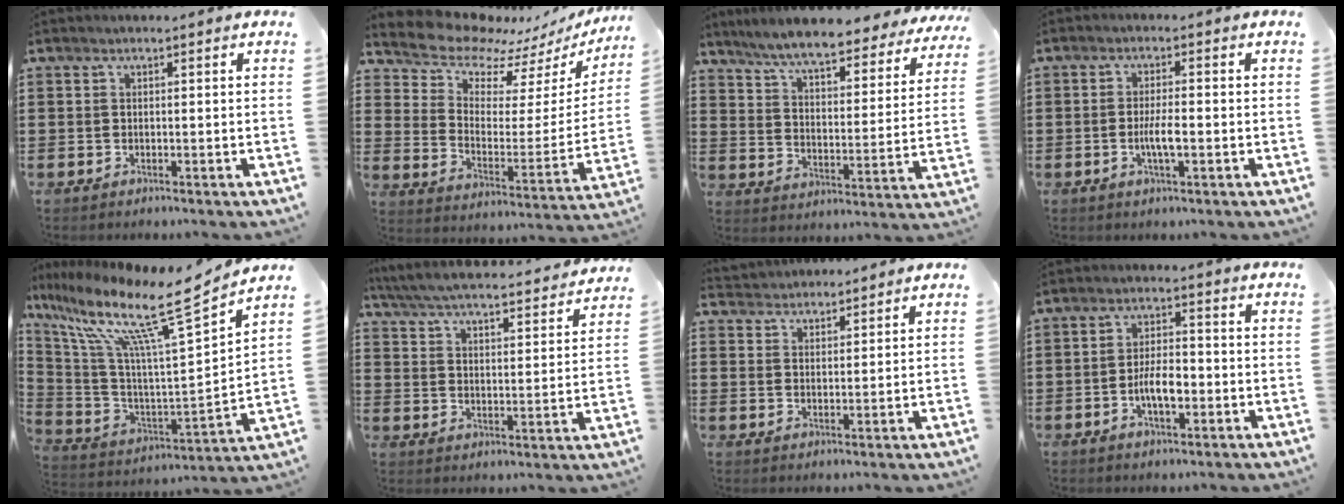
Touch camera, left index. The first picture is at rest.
{"total": 8.9, "force": [8.3, 2.7, 1.6], "torque": [-0.066, -0.073, 0.144]}
{"total": 7.2, "force": [6.6, 0.3, 2.9], "torque": [-0.084, -0.040, 0.113]}
{"total": 3.9, "force": [-0.9, 0.8, 3.7], "torque": [-0.079, -0.004, -0.021]}
{"total": 14.2, "force": [9.9, 1.3, 10.2], "torque": [-0.212, -0.058, 0.147]}
{"total": 5.1, "force": [5.0, -0.2, 1.2], "torque": [-0.048, -0.040, 0.082]}
{"total": 2.8, "force": [2.7, 0.4, -0.7], "torque": [0.002, -0.005, 0.052]}
{"total": 5.5, "force": [-1.5, 2.2, 4.8], "torque": [-0.096, 0.005, -0.032]}